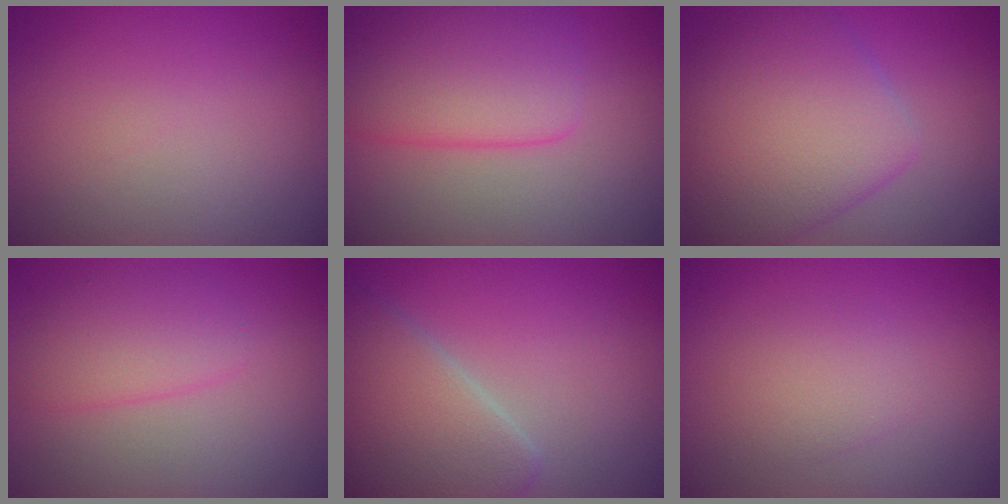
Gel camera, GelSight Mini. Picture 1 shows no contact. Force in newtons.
{"total": 5.7, "press": 5.7, "slide": 0.2}
{"total": 7.7, "press": 7.7, "slide": 0.3}
{"total": 2.8, "press": 2.8, "slide": 0.1}
{"total": 5.8, "press": 5.7, "slide": 0.3}
{"total": 2.0, "press": 2.0, "slide": 0.1}